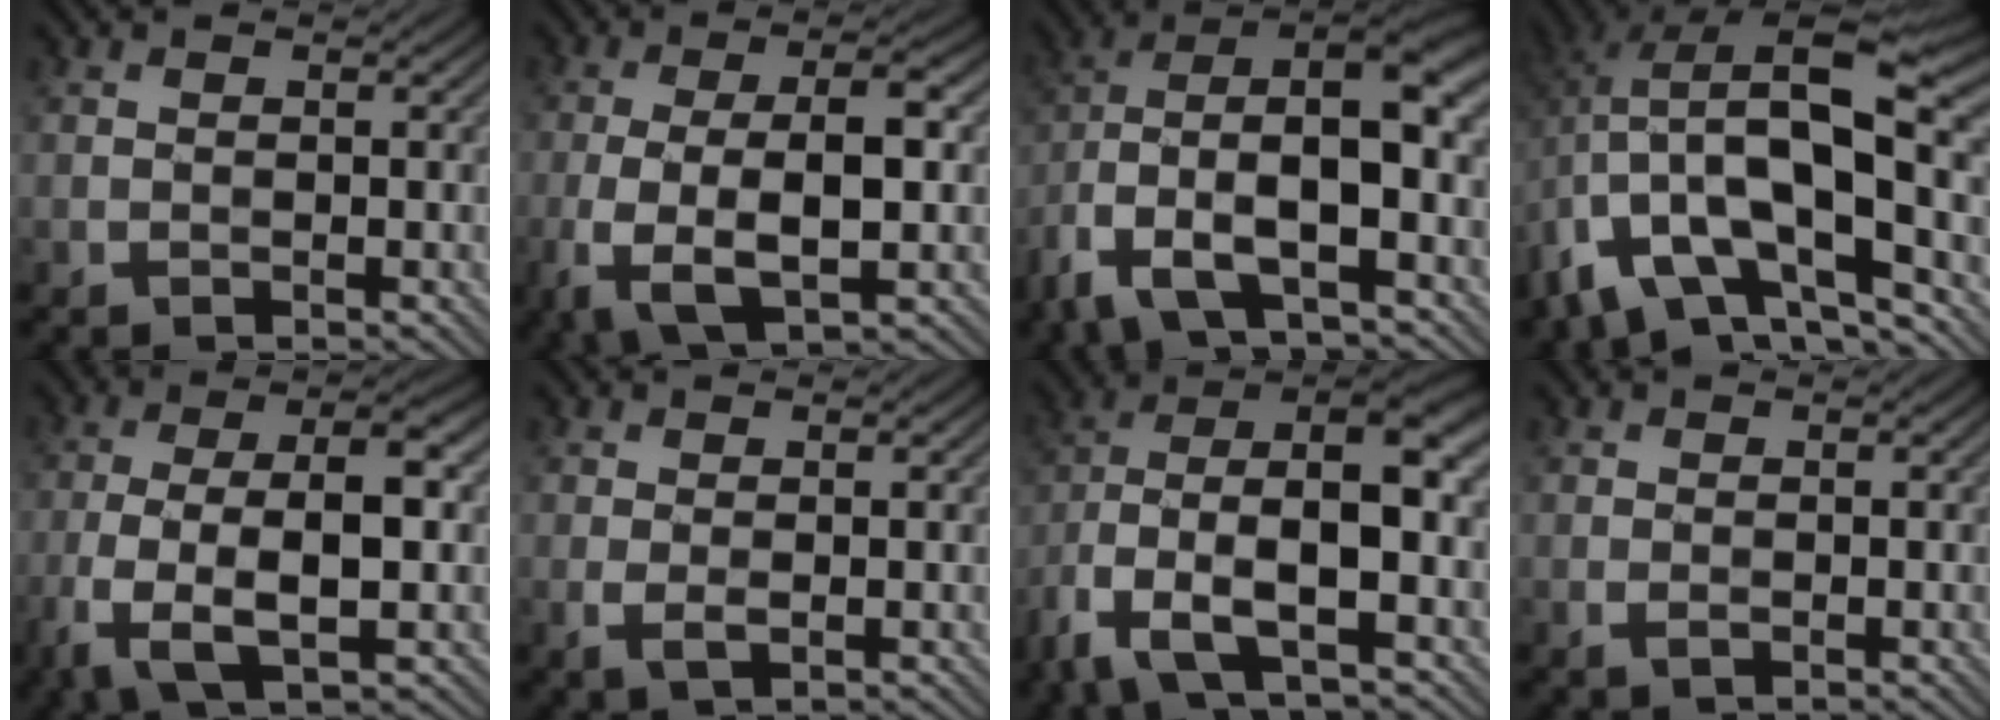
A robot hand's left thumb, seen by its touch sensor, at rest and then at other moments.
{"total": 9.5, "force": [-2.4, 3.3, 8.6], "torque": [-0.169, -0.004, -0.045]}
{"total": 14.9, "force": [-4.4, 7.0, 12.4], "torque": [-0.257, -0.013, -0.079]}
{"total": 17.1, "force": [-2.9, 8.2, 14.8], "torque": [-0.257, -0.010, -0.040]}
{"total": 10.4, "force": [-3.2, 3.5, 9.2], "torque": [-0.175, -0.001, -0.063]}
{"total": 1.6, "force": [0.1, 0.6, 1.5], "torque": [-0.038, -0.002, 0.002]}
{"total": 13.5, "force": [-4.3, 6.0, 11.3], "torque": [-0.237, -0.012, -0.084]}
{"total": 0.8, "force": [-0.2, 0.4, 0.7], "torque": [-0.016, -0.002, -0.002]}